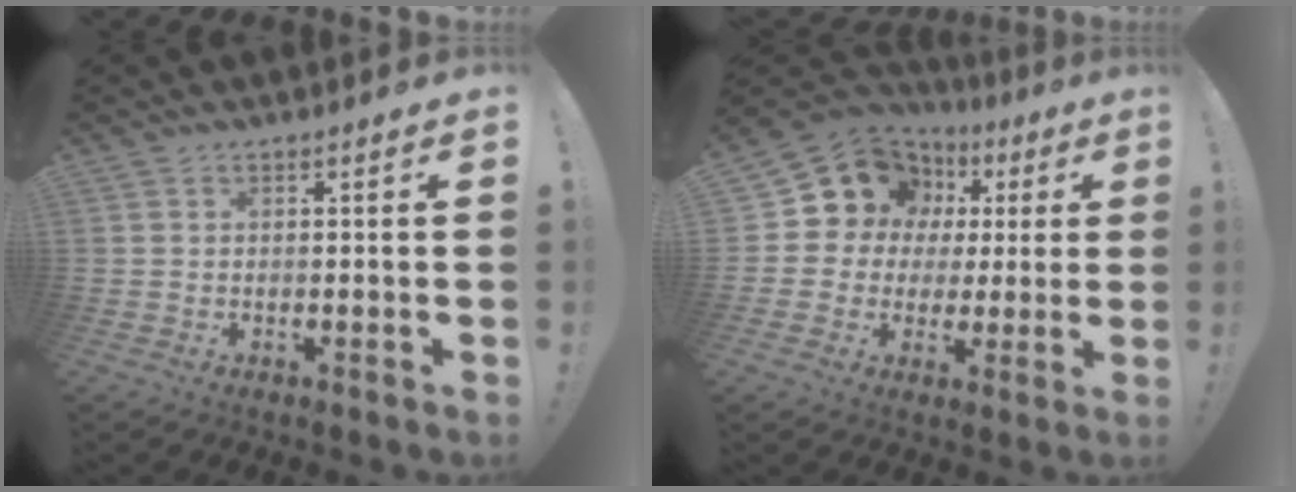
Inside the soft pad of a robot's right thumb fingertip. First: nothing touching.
{"total": 12.6, "force": [5.9, 10.3, 4.0], "torque": [-0.062, -0.047, 0.125]}